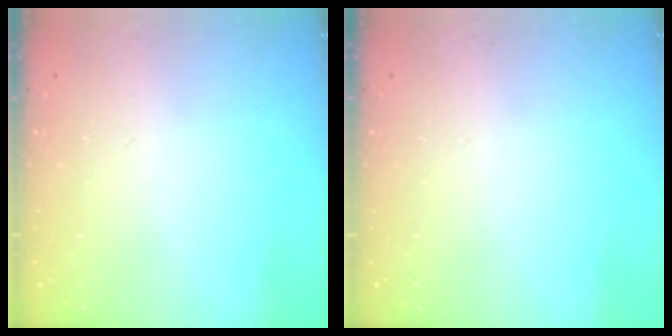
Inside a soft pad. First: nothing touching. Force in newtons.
{"total": 0.0}